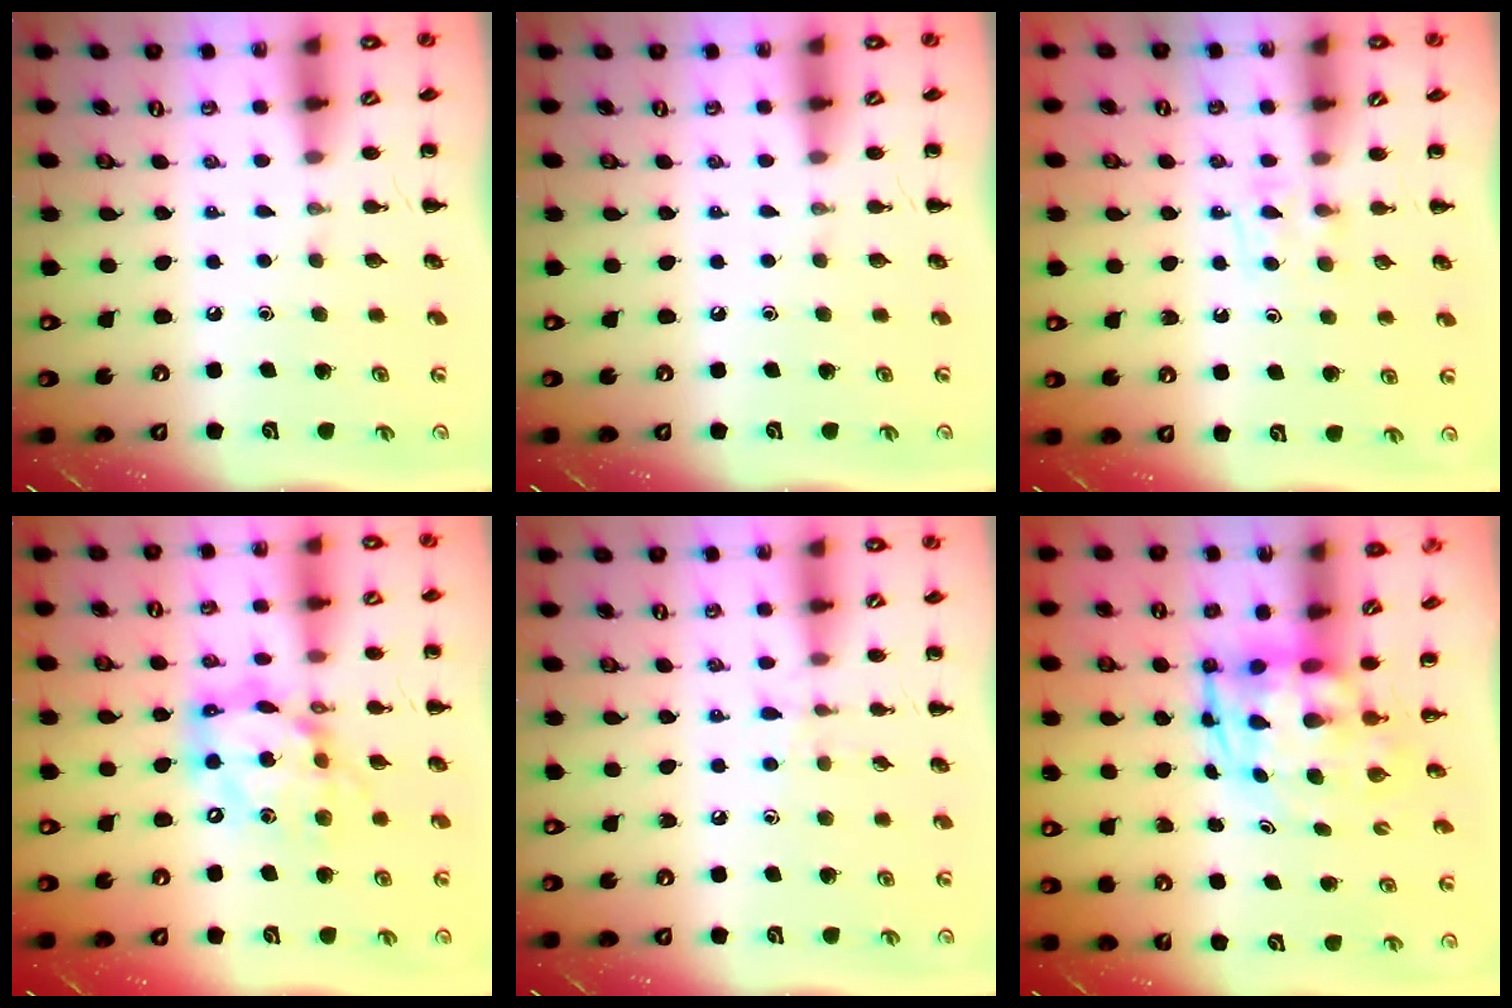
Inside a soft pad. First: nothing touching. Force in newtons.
{"total": 0.0}
{"total": 3.8, "press": 3.5, "slide": 1.5}
{"total": 14.5, "press": 14.0, "slide": 3.6}
{"total": 6.0, "press": 5.6, "slide": 2.3}
{"total": 4.7, "press": 4.3, "slide": 1.8}